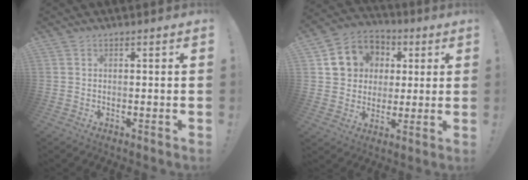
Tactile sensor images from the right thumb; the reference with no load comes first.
{"total": 11.5, "force": [2.9, 10.4, 4.0], "torque": [-0.061, -0.003, 0.064]}